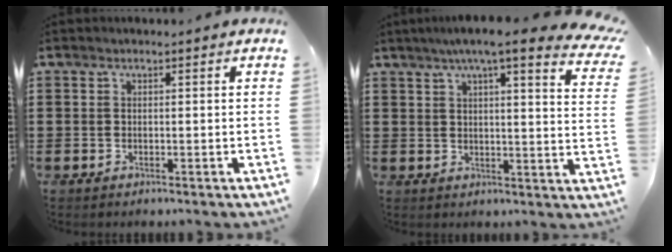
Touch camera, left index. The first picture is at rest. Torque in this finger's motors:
{"motor_torque": [2.14, 0.00, 0.19, -0.07]}